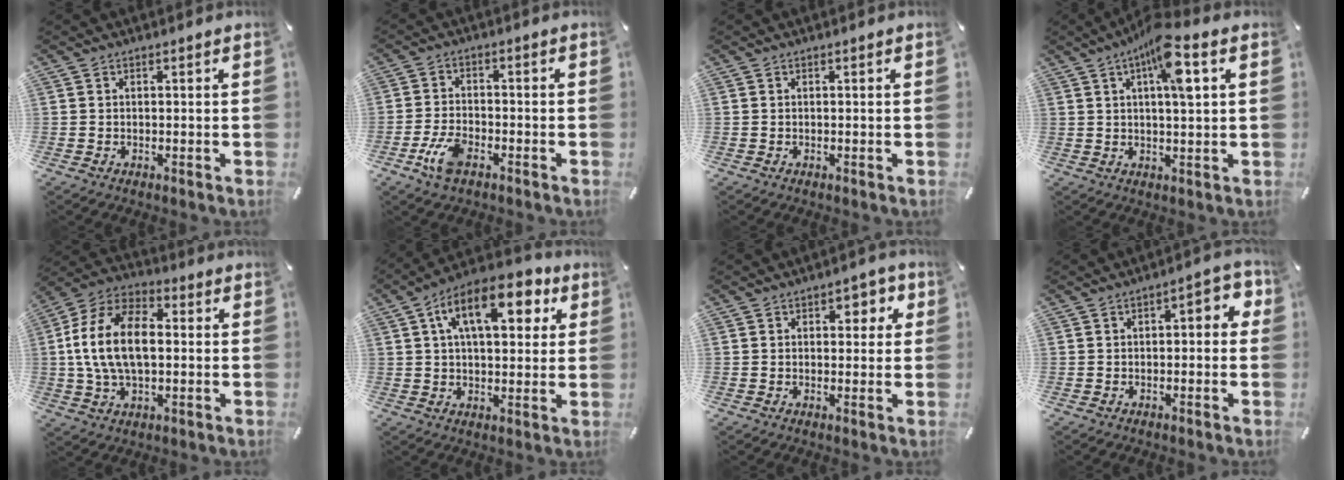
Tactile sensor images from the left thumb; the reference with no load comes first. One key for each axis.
{"total": 6.6, "fx": -3.5, "fy": 3.3, "fz": 4.4, "tx": -0.108, "ty": 0.006, "tz": -0.069}
{"total": 0.0}
{"total": 9.9, "fx": 3.5, "fy": 2.1, "fz": 9.1, "tx": -0.152, "ty": -0.004, "tz": 0.055}
{"total": 15.6, "fx": -0.1, "fy": 9.7, "fz": 12.3, "tx": -0.274, "ty": 0.008, "tz": -0.005}
{"total": 14.9, "fx": 5.9, "fy": 7.5, "fz": 11.5, "tx": -0.179, "ty": -0.002, "tz": 0.098}
{"total": 4.4, "fx": 1.1, "fy": 3.1, "fz": 3.0, "tx": -0.024, "ty": -0.005, "tz": 0.008}
{"total": 5.0, "fx": -0.7, "fy": 2.5, "fz": 4.3, "tx": -0.054, "ty": 0.009, "tz": -0.021}